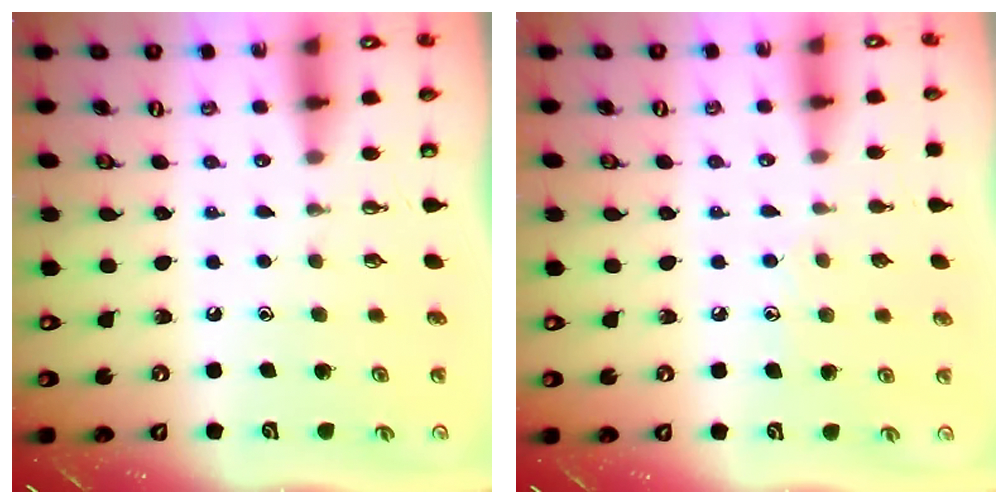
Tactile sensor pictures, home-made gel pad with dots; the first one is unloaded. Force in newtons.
{"total": 4.8, "press": 4.8, "slide": 0.4}